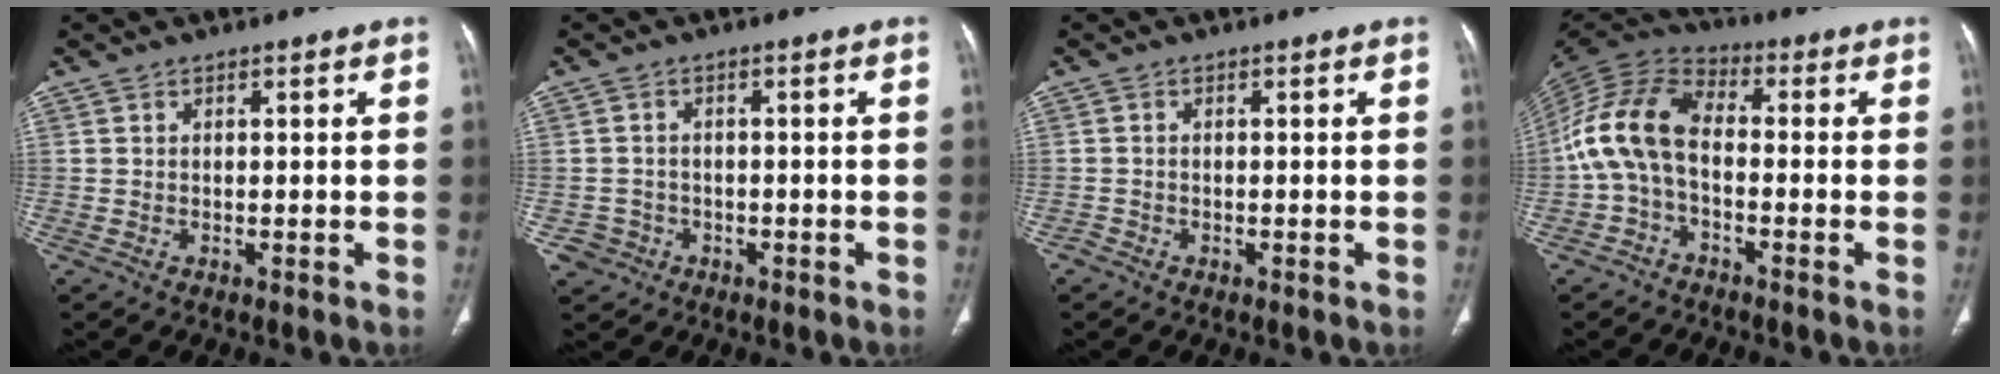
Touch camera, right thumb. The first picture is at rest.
{"total": 3.2, "force": [-1.2, 3.0, 0.1], "torque": [0.011, 0.014, -0.019]}
{"total": 0.9, "force": [-0.6, 0.6, 0.0], "torque": [-0.002, 0.001, -0.018]}
{"total": 11.8, "force": [-1.7, 7.2, 9.2], "torque": [-0.186, 0.036, -0.047]}